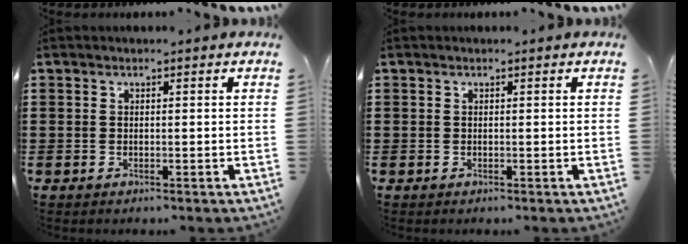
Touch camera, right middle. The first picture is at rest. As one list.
[{"total": 0.0}]